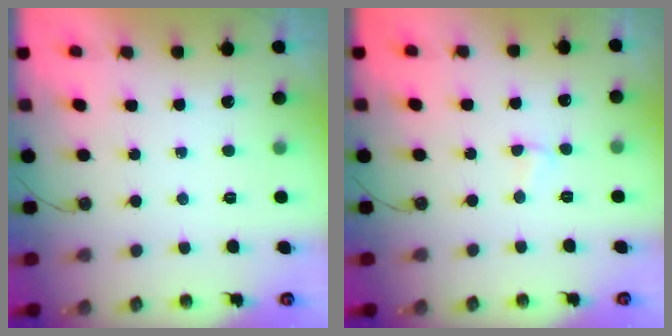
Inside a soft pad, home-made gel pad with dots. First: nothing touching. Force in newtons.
{"total": 2.4, "press": 2.4, "slide": 0.5}